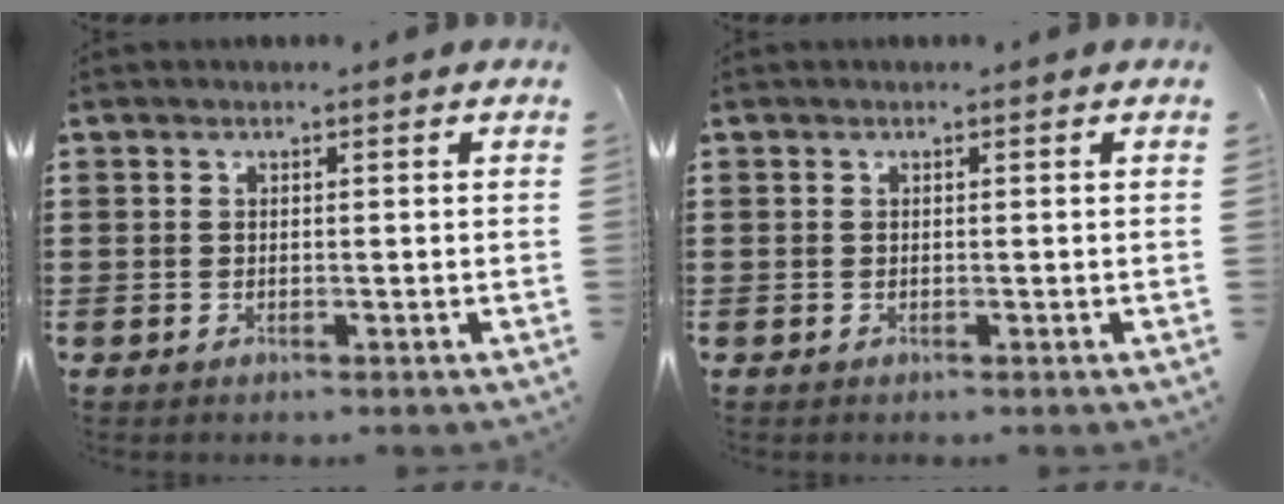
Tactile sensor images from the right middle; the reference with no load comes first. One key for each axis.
{"total": 0.0}